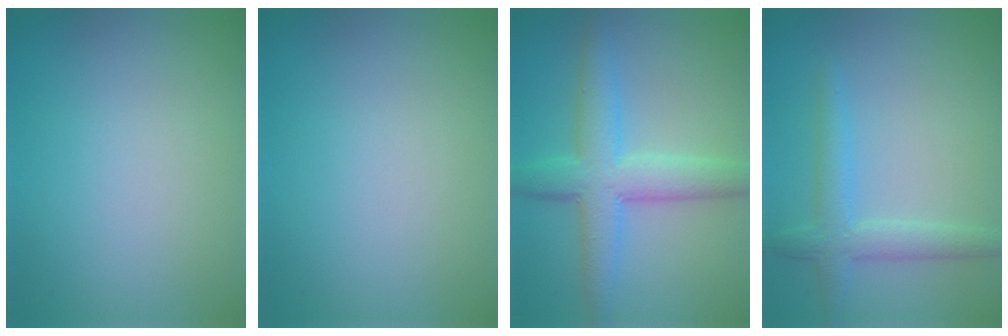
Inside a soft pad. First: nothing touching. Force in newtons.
{"total": 0.0}
{"total": 5.7, "press": 5.7, "slide": 0.1}
{"total": 3.1, "press": 3.1, "slide": 0.2}